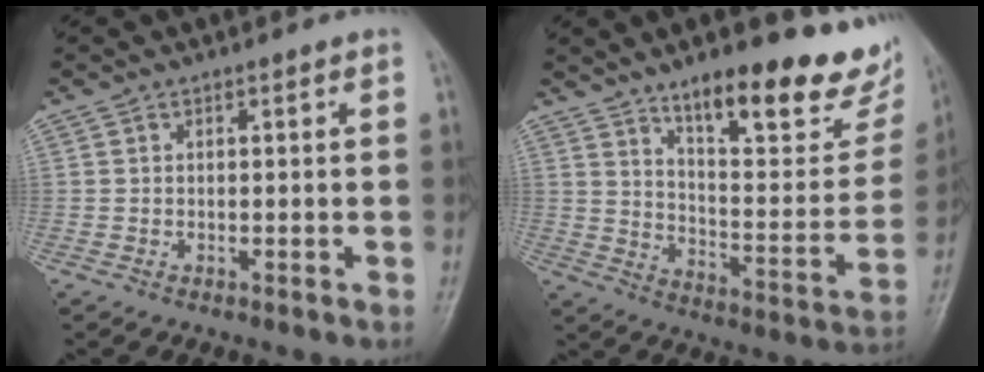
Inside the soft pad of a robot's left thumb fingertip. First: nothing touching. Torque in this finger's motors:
{"motor_torque": [1.04, 0.93, 1.45, -1.32, 0.12]}